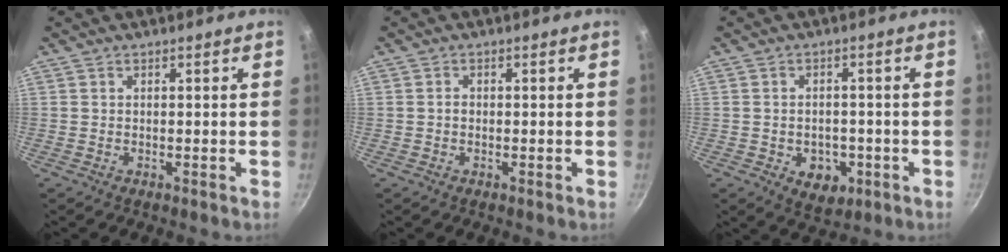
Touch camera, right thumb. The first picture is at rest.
{"total": 0.7, "force": [-0.2, 0.6, 0.4], "torque": [-0.005, 0.004, -0.004]}
{"total": 6.8, "force": [-2.3, 4.9, 4.0], "torque": [-0.035, 0.006, -0.022]}